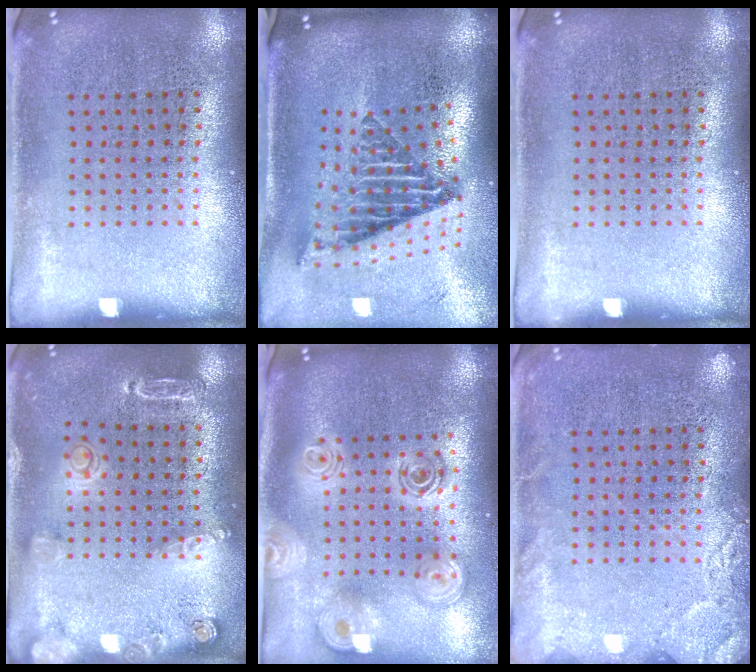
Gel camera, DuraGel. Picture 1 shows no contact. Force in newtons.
{"total": 2.8, "press": 1.7, "slide": 2.2}
{"total": 0.0}
{"total": 1.6, "press": 1.6, "slide": 0.1}
{"total": 2.6, "press": 1.9, "slide": 1.8}
{"total": 2.4, "press": 2.4, "slide": 0.3}